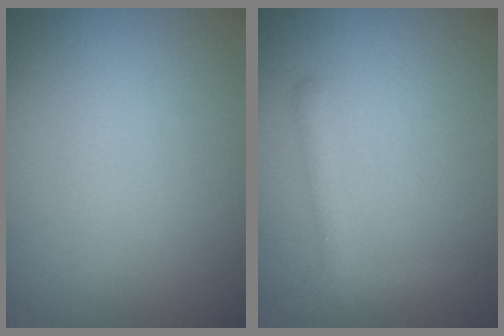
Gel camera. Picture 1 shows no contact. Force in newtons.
{"total": 1.7, "press": 1.7, "slide": 0.1}